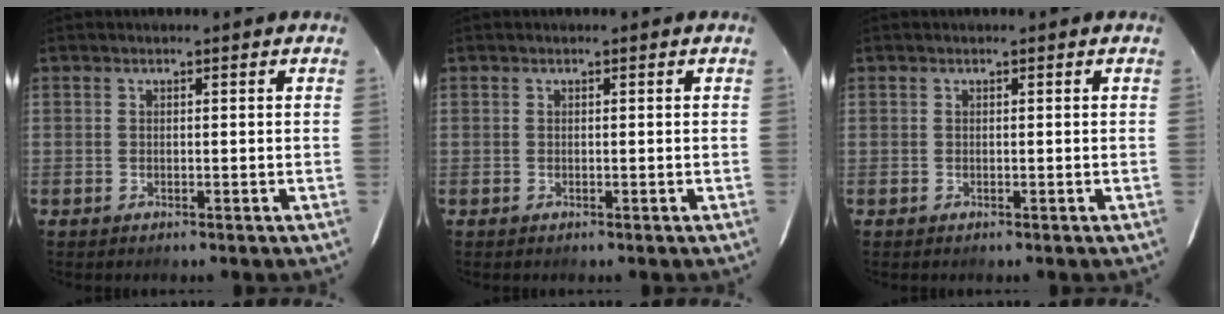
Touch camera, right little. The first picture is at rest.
{"total": 0.0}
{"total": 0.0}